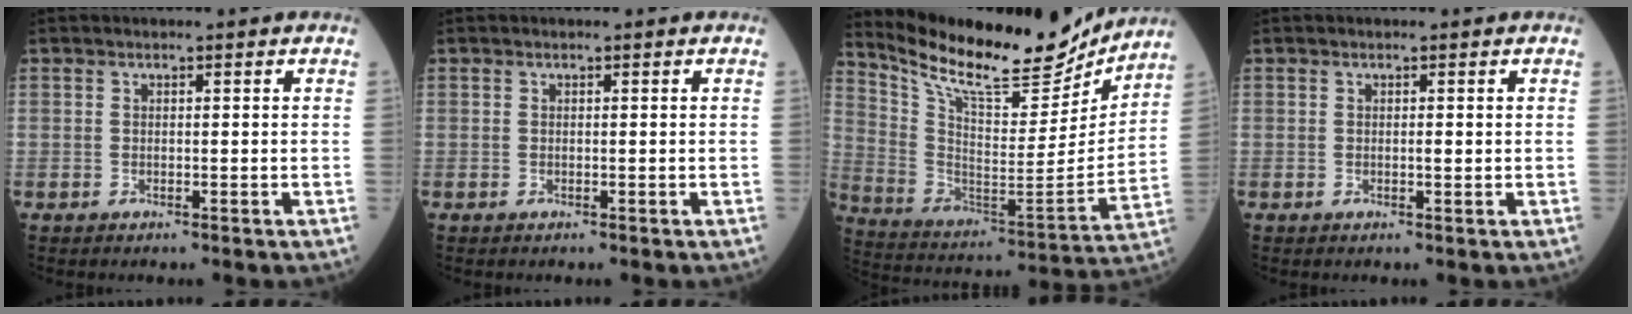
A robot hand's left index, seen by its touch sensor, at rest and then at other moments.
{"total": 0.0}
{"total": 21.1, "force": [18.6, 4.6, 8.8], "torque": [-0.169, -0.027, 0.300]}
{"total": 0.6, "force": [0.1, 0.1, 0.5], "torque": [-0.010, 0.000, 0.000]}